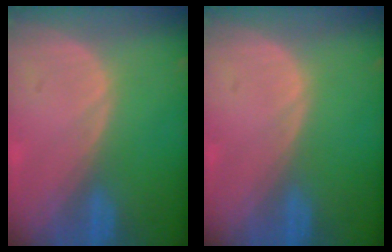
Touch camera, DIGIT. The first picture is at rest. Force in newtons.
{"total": 0.0}